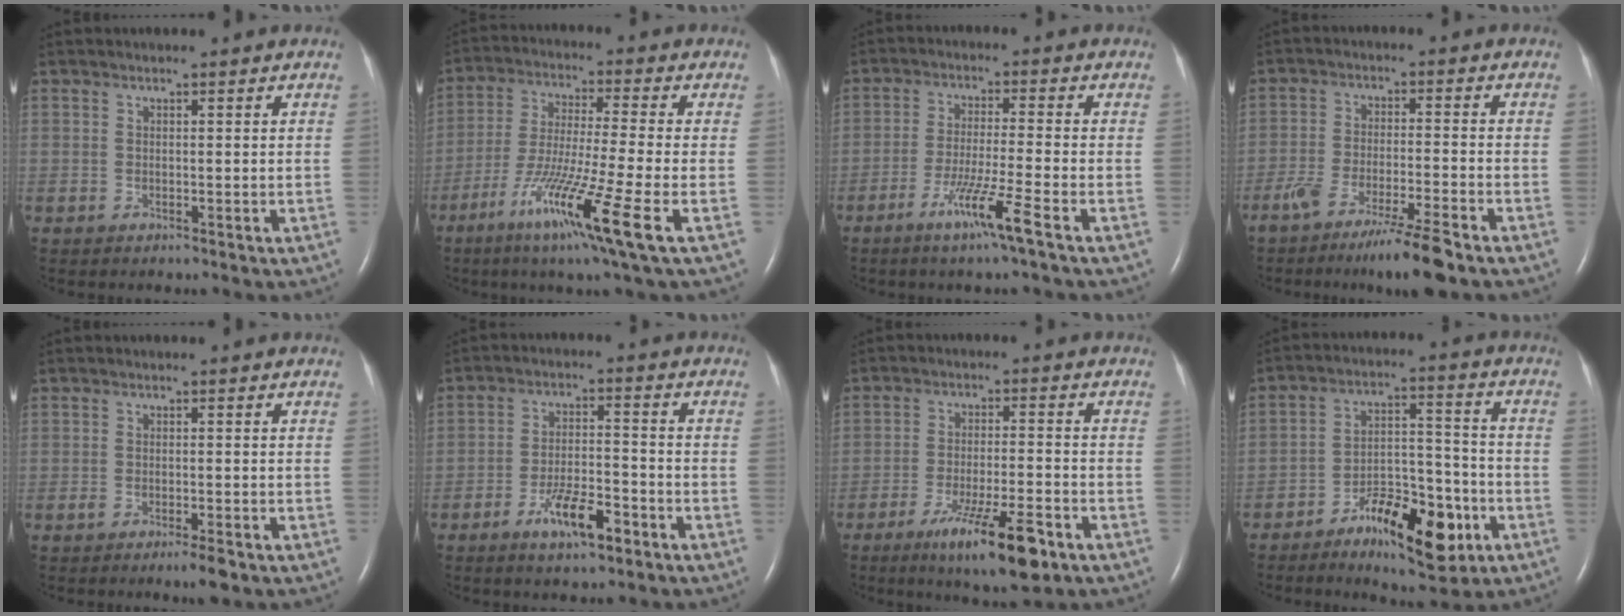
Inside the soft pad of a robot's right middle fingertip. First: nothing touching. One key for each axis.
{"total": 14.1, "fx": -6.5, "fy": -1.1, "fz": 12.5, "tx": -0.245, "ty": -0.040, "tz": -0.118}
{"total": 7.0, "fx": -3.9, "fy": -1.3, "fz": 5.6, "tx": -0.107, "ty": -0.018, "tz": -0.077}
{"total": 9.1, "fx": -6.6, "fy": -0.1, "fz": 6.2, "tx": -0.110, "ty": -0.023, "tz": -0.114}
{"total": 2.6, "fx": -1.7, "fy": 0.3, "fz": 1.8, "tx": -0.032, "ty": -0.003, "tz": -0.027}
{"total": 7.2, "fx": -4.2, "fy": 1.9, "fz": 5.5, "tx": -0.104, "ty": 0.000, "tz": -0.071}
{"total": 11.0, "fx": -6.5, "fy": 1.2, "fz": 8.8, "tx": -0.153, "ty": -0.023, "tz": -0.101}
{"total": 12.5, "fx": -6.7, "fy": 4.4, "fz": 9.6, "tx": -0.150, "ty": 0.015, "tz": -0.098}